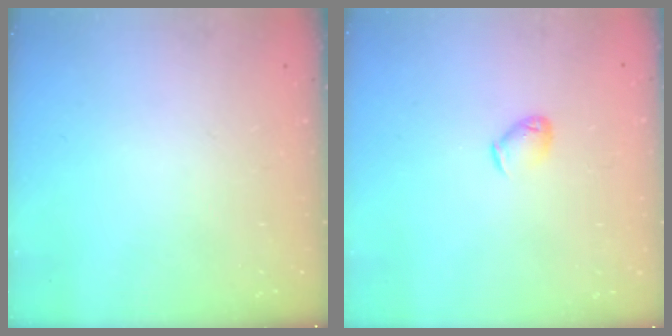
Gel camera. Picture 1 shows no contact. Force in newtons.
{"total": 4.0, "press": 3.9, "slide": 0.9}